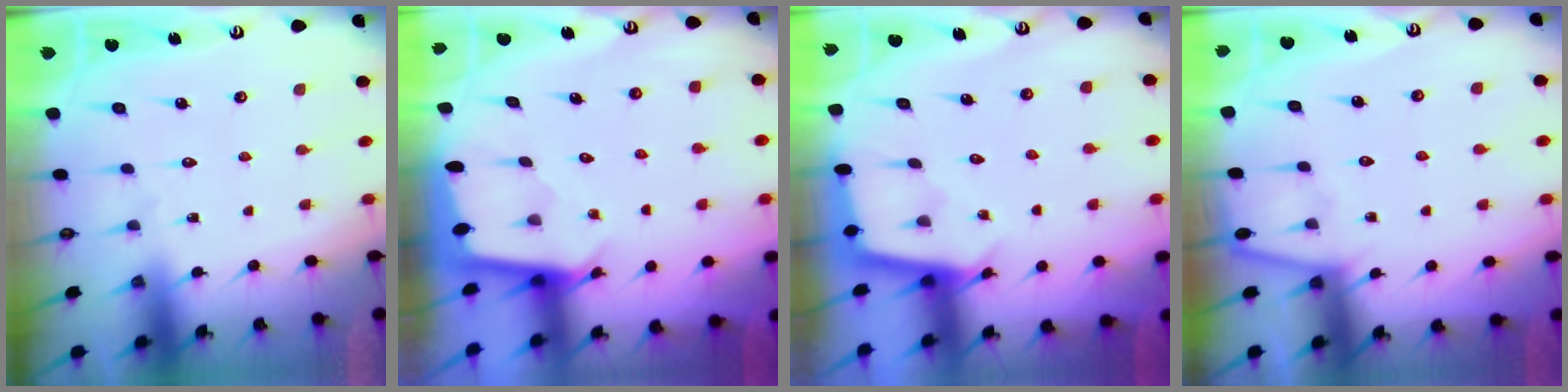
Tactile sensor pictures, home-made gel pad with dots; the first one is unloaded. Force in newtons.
{"total": 2.5, "press": 2.5, "slide": 0.1}
{"total": 2.8, "press": 2.8, "slide": 0.3}
{"total": 3.1, "press": 3.1, "slide": 0.3}